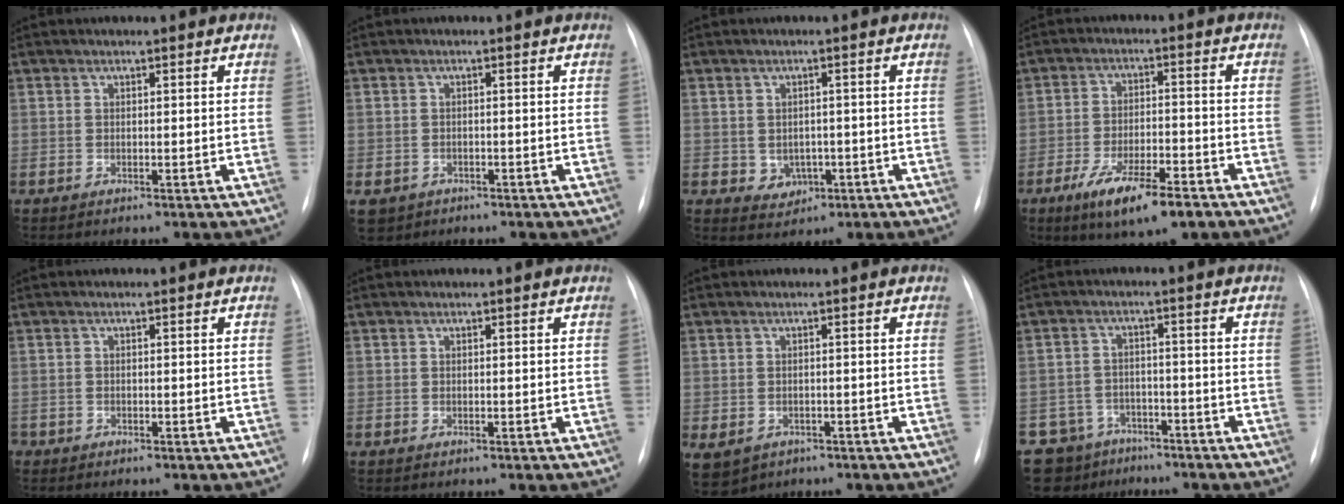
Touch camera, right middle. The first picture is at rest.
{"total": 4.5, "force": [-2.5, 3.7, 0.9], "torque": [-0.014, 0.002, -0.033]}
{"total": 3.5, "force": [-0.8, 3.0, 1.6], "torque": [-0.017, 0.004, 0.001]}
{"total": 10.4, "force": [-6.4, 2.7, 7.7], "torque": [-0.138, -0.015, -0.104]}
{"total": 0.8, "force": [-0.6, 0.6, 0.1], "torque": [0.000, 0.004, -0.008]}
{"total": 0.0}
{"total": 10.6, "force": [-5.1, 8.4, 4.1], "torque": [-0.118, -0.006, -0.056]}
{"total": 8.0, "force": [-6.0, 5.3, 0.4], "torque": [-0.004, 0.023, -0.089]}